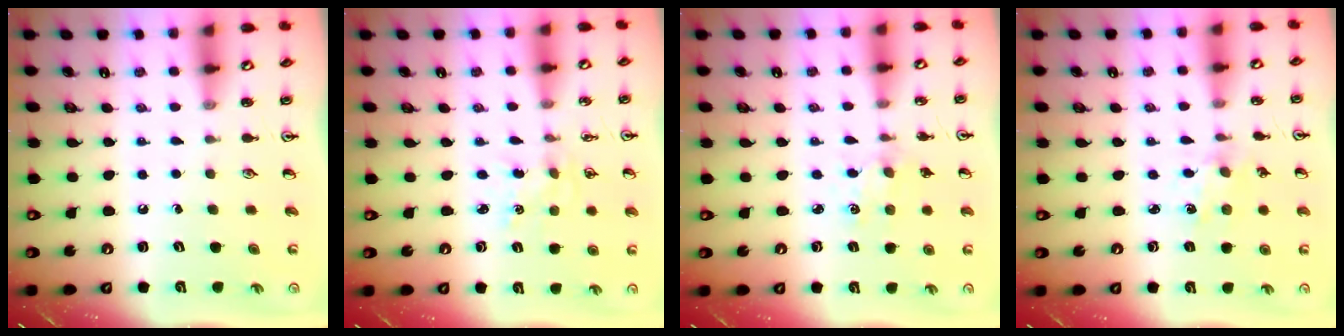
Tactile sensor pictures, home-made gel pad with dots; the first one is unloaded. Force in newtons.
{"total": 0.6, "press": 0.6, "slide": 0.1}
{"total": 2.5, "press": 2.5, "slide": 0.5}
{"total": 1.3, "press": 1.3, "slide": 0.3}